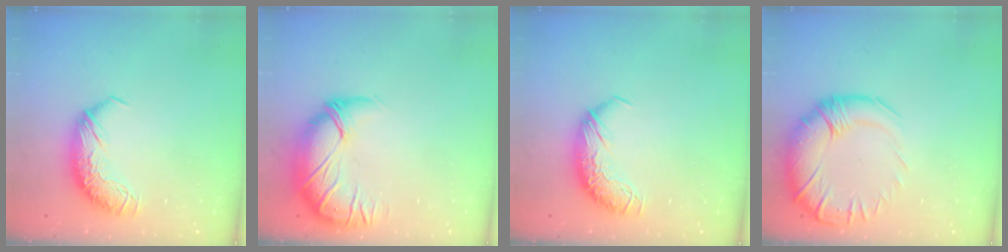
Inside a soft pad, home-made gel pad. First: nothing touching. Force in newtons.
{"total": 2.8, "press": 0.1, "slide": 2.8}
{"total": 0.0}
{"total": 5.1, "press": 3.2, "slide": 3.9}